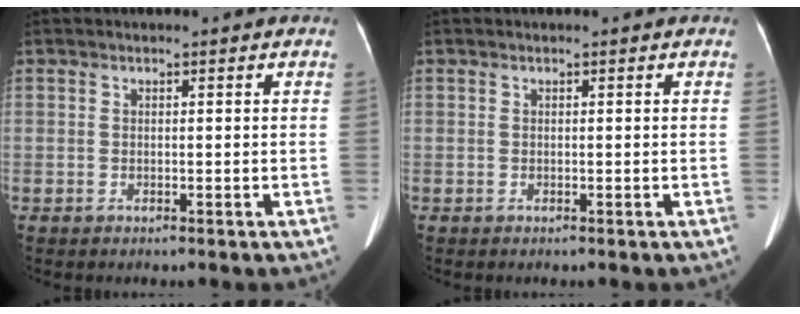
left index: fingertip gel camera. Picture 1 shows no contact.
{"total": 0.0}